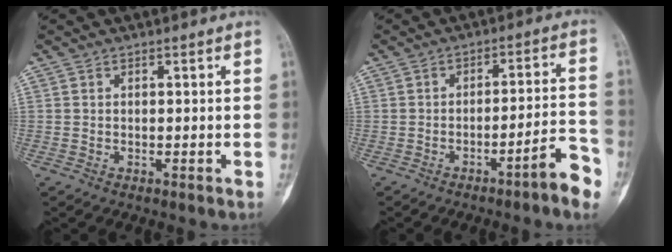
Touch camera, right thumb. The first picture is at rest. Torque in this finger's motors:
{"motor_torque": [-0.11, 0.03, -0.15, -0.15, 0.00]}